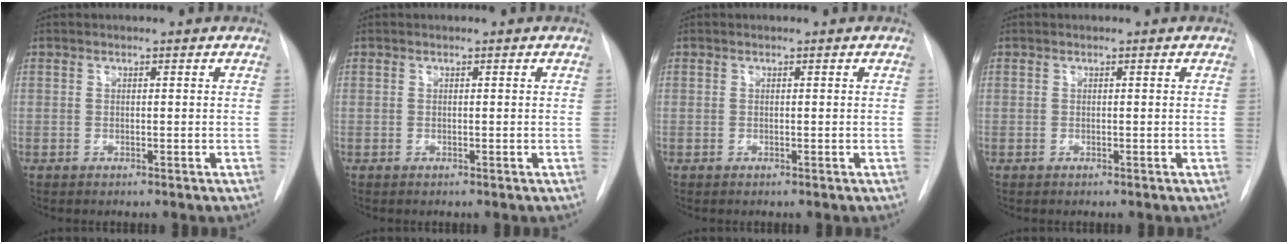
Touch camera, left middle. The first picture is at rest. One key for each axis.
{"total": 0.0}
{"total": 0.0}
{"total": 0.0}